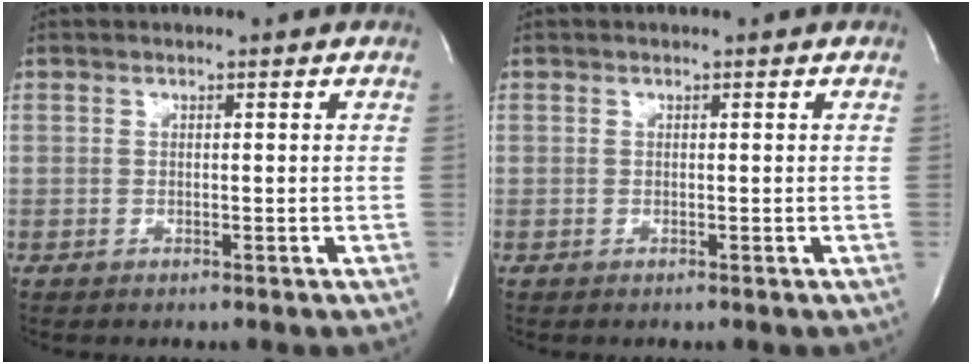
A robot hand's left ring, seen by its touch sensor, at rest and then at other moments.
{"total": 0.0}